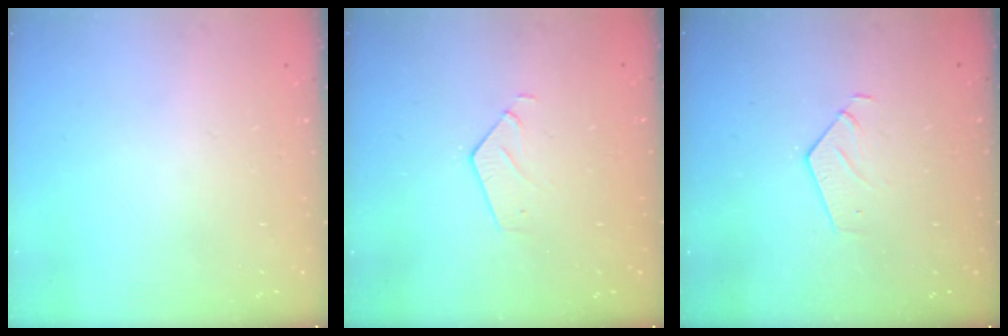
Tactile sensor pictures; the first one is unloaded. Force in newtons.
{"total": 2.6, "press": 2.6, "slide": 0.2}
{"total": 4.6, "press": 4.5, "slide": 0.4}